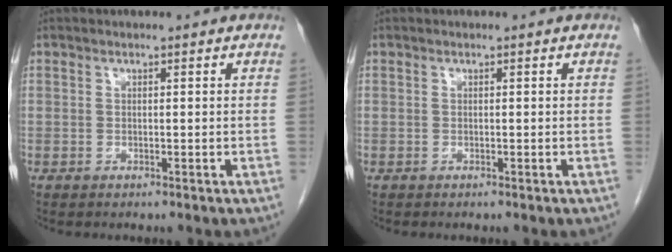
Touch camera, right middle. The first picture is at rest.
{"total": 0.0}